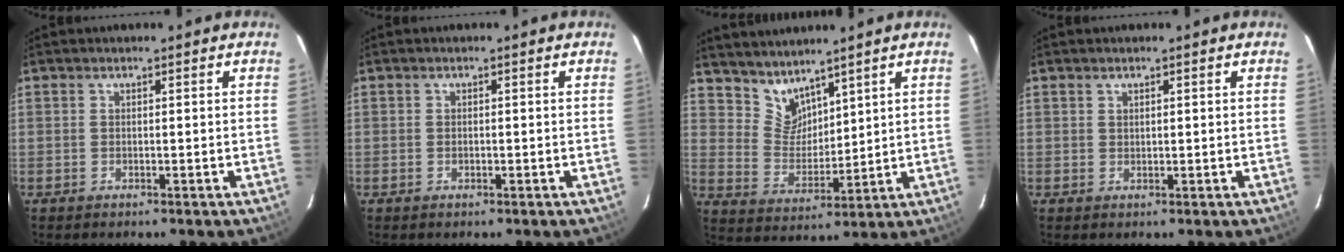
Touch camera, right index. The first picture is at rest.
{"total": 0.8, "force": [-0.2, 0.5, 0.5], "torque": [-0.010, 0.002, -0.004]}
{"total": 6.9, "force": [6.0, 3.0, 1.4], "torque": [-0.019, -0.002, 0.127]}
{"total": 0.7, "force": [0.5, 0.4, 0.2], "torque": [-0.003, 0.002, 0.010]}